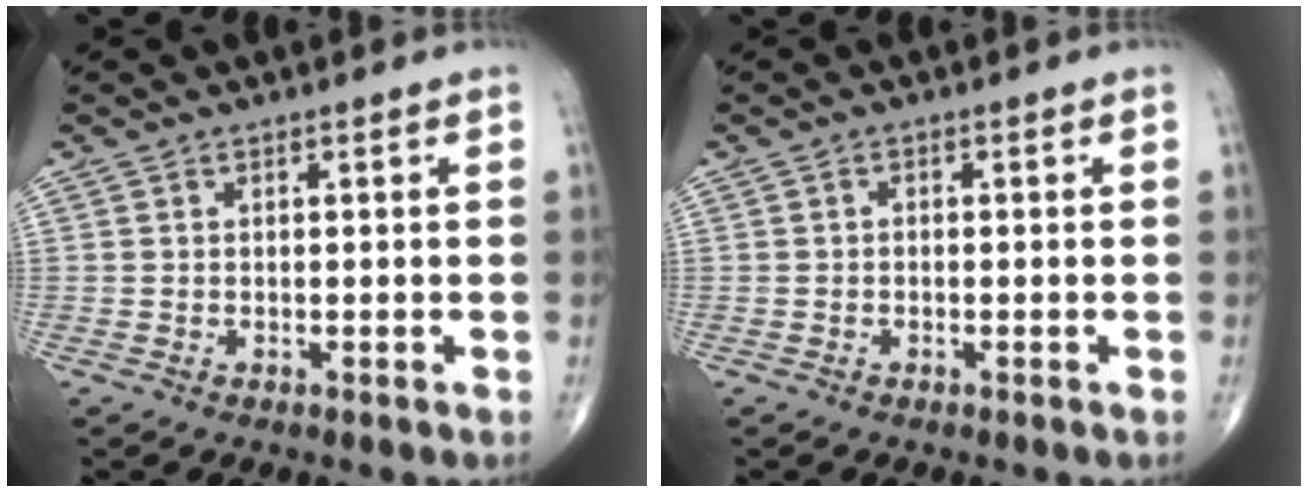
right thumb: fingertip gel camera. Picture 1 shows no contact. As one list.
[{"total": 0.6, "force": [-0.3, 0.3, 0.3], "torque": [0.001, 0.002, -0.011]}]